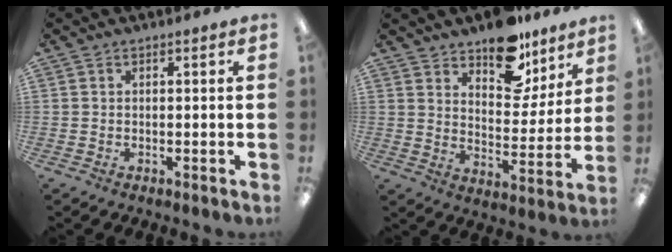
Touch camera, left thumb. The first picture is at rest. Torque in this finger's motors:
{"motor_torque": [1.47, 0.95, 1.03, -0.98, 0.23]}